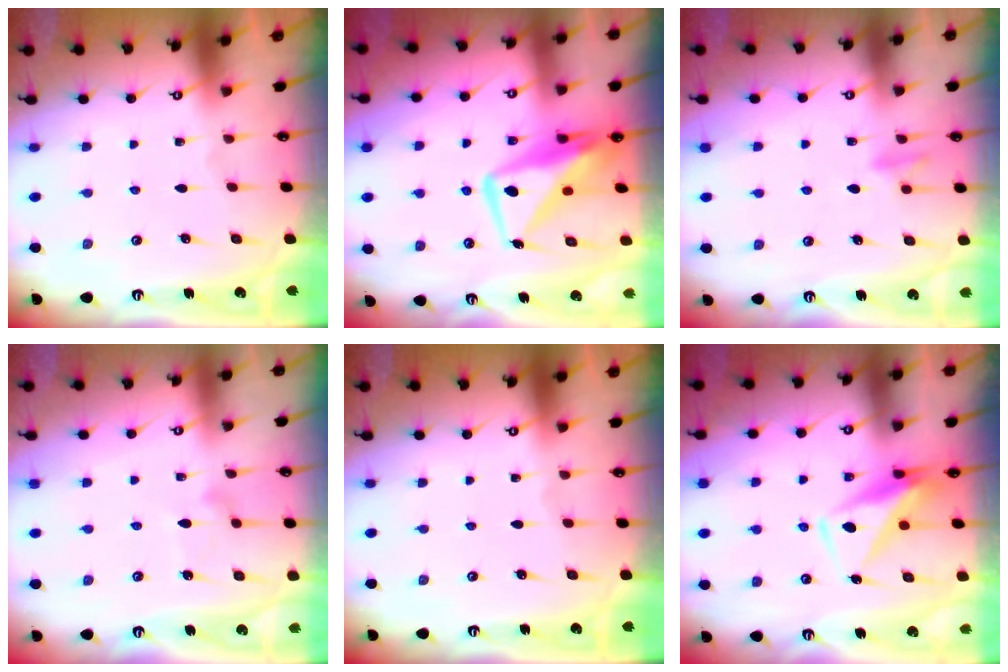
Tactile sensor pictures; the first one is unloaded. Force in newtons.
{"total": 12.2, "press": 12.2, "slide": 1.1}
{"total": 8.9, "press": 8.8, "slide": 1.4}
{"total": 8.6, "press": 8.6, "slide": 0.5}
{"total": 0.0}
{"total": 9.6, "press": 9.5, "slide": 1.3}